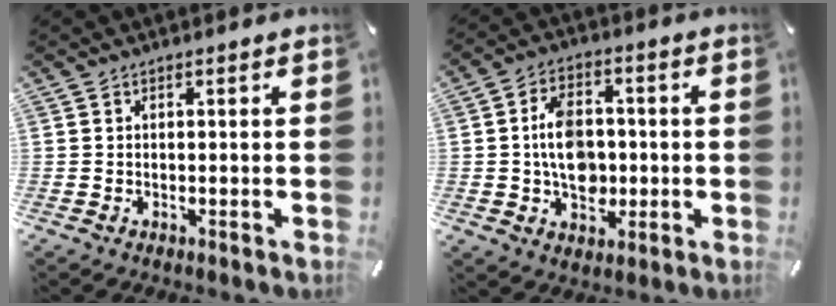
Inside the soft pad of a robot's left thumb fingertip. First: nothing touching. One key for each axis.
{"total": 10.3, "fx": -0.4, "fy": 7.6, "fz": 6.9, "tx": -0.122, "ty": 0.009, "tz": -0.008}